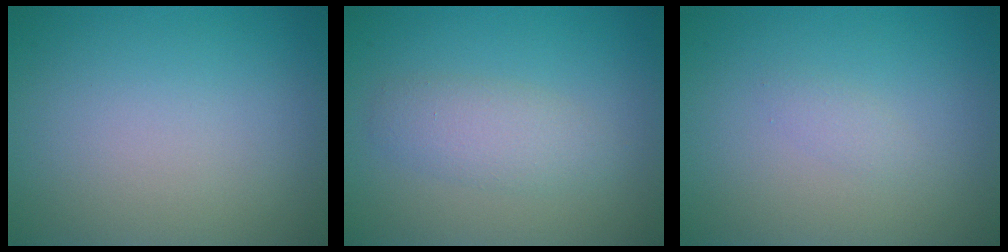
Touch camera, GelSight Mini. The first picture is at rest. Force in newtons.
{"total": 2.7, "press": 2.7, "slide": 0.2}
{"total": 0.8, "press": 0.8, "slide": 0.1}